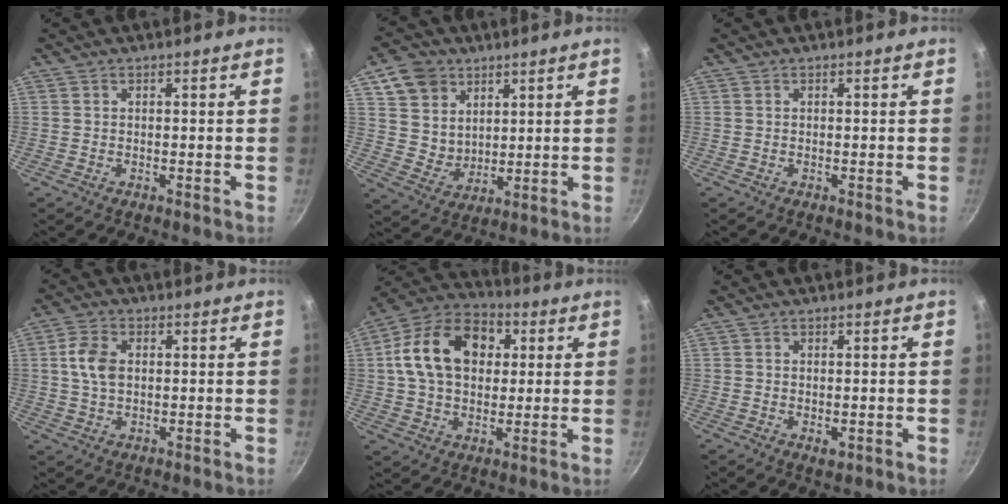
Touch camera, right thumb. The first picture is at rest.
{"total": 10.1, "force": [5.0, 8.1, 3.6], "torque": [-0.035, -0.017, 0.099]}
{"total": 0.0}
{"total": 6.1, "force": [0.8, 4.0, 4.5], "torque": [-0.080, 0.006, 0.012]}
{"total": 17.4, "force": [3.5, 12.5, 11.7], "torque": [-0.174, 0.022, 0.044]}
{"total": 1.7, "force": [-0.2, 1.1, 1.3], "torque": [-0.019, -0.005, -0.003]}